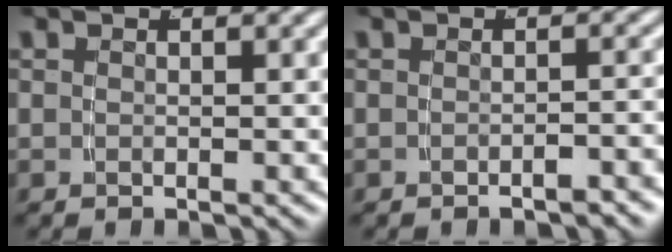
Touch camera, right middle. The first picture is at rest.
{"total": 1.6, "force": [-1.5, 0.1, 0.5], "torque": [-0.003, 0.006, -0.025]}